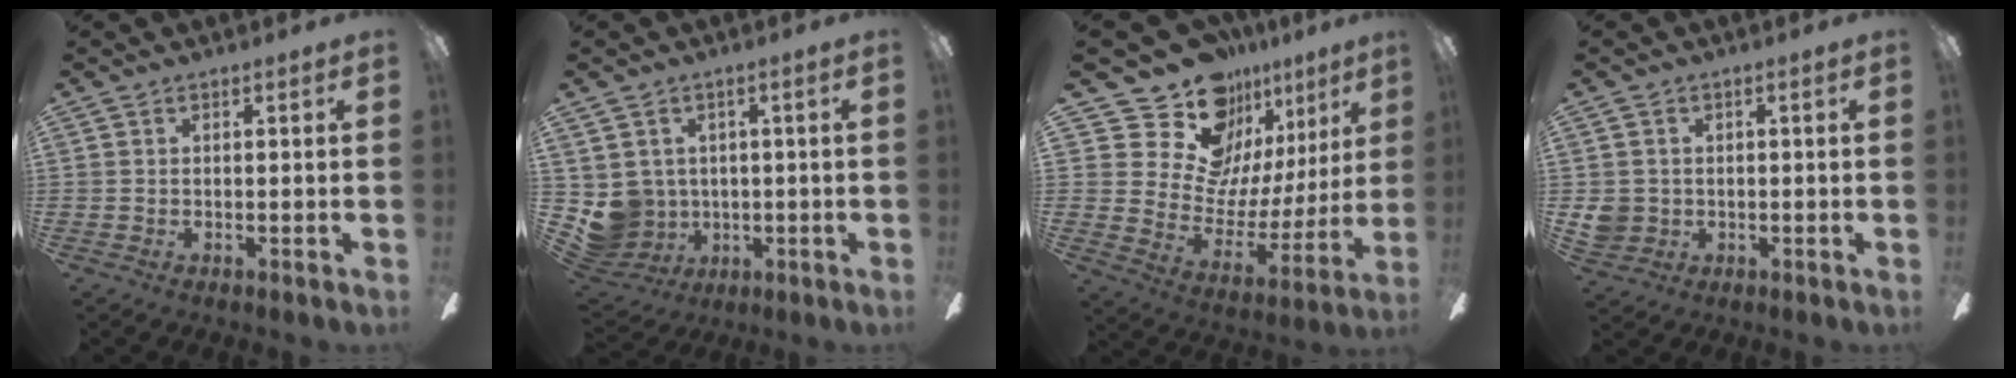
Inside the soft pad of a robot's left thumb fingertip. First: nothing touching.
{"total": 7.4, "force": [0.5, 7.3, 1.1], "torque": [-0.062, -0.012, 0.015]}
{"total": 19.3, "force": [15.1, 10.8, 5.3], "torque": [-0.104, -0.126, 0.293]}
{"total": 4.3, "force": [0.1, 4.2, 1.0], "torque": [-0.024, 0.007, 0.003]}